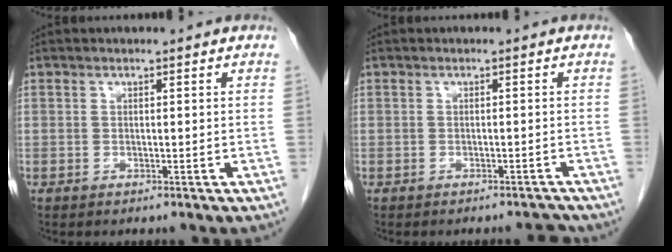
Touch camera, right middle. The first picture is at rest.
{"total": 2.2, "force": [-2.2, -0.1, 0.1], "torque": [0.006, -0.003, -0.026]}